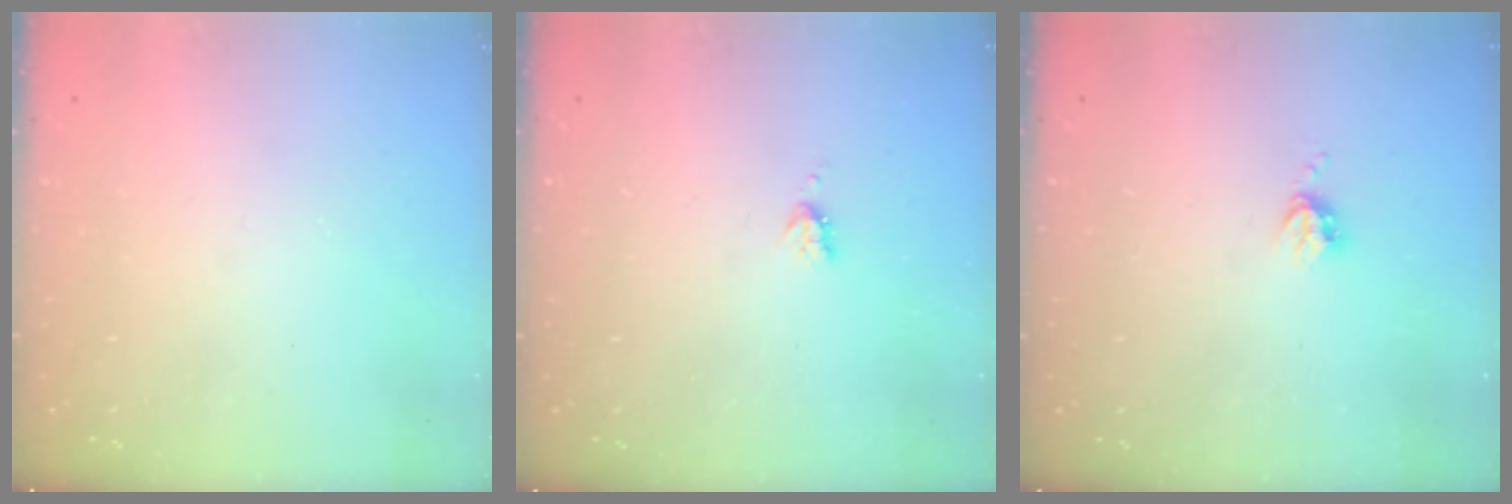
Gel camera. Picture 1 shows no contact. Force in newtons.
{"total": 3.3, "press": 3.3, "slide": 0.6}
{"total": 3.5, "press": 3.4, "slide": 0.5}